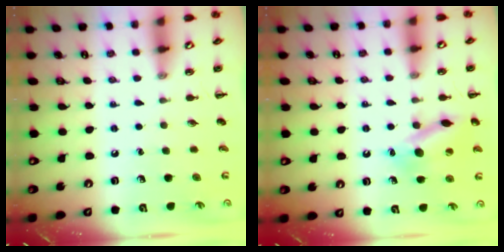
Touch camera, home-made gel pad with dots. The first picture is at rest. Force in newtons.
{"total": 13.2, "press": 13.0, "slide": 2.3}